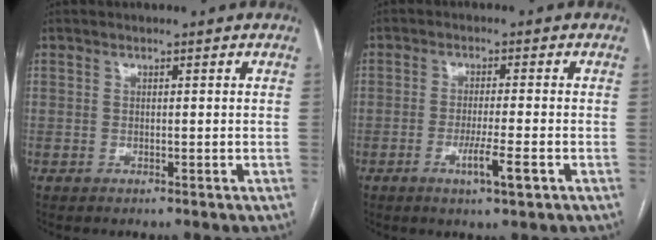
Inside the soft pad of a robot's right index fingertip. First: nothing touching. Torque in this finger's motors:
{"motor_torque": [0.10, -0.13, 0.24, 0.03]}